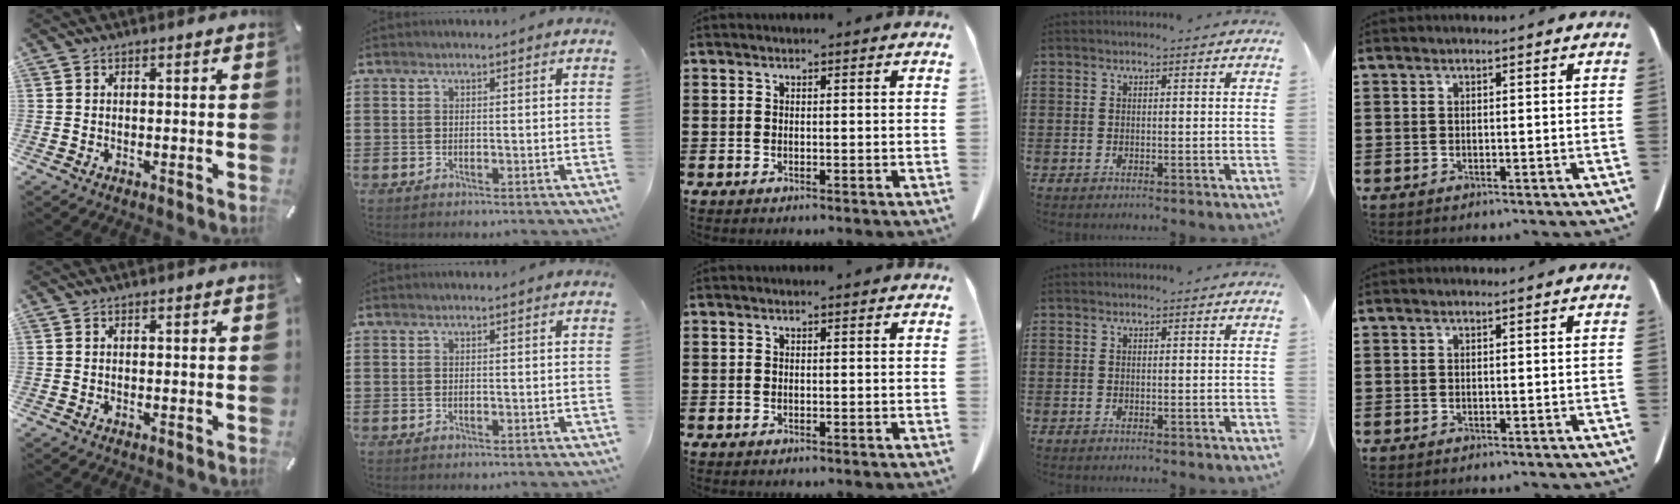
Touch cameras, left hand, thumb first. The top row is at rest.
{}